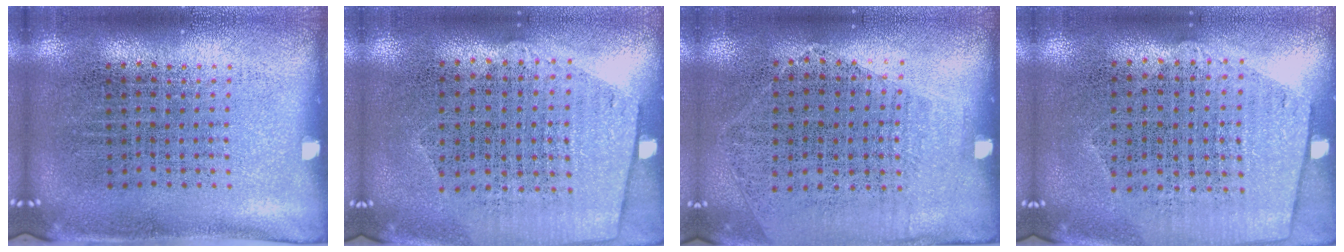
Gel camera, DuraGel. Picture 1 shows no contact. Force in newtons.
{"total": 1.2, "press": 1.1, "slide": 0.6}
{"total": 1.2, "press": 1.0, "slide": 0.6}
{"total": 1.2, "press": 1.1, "slide": 0.6}